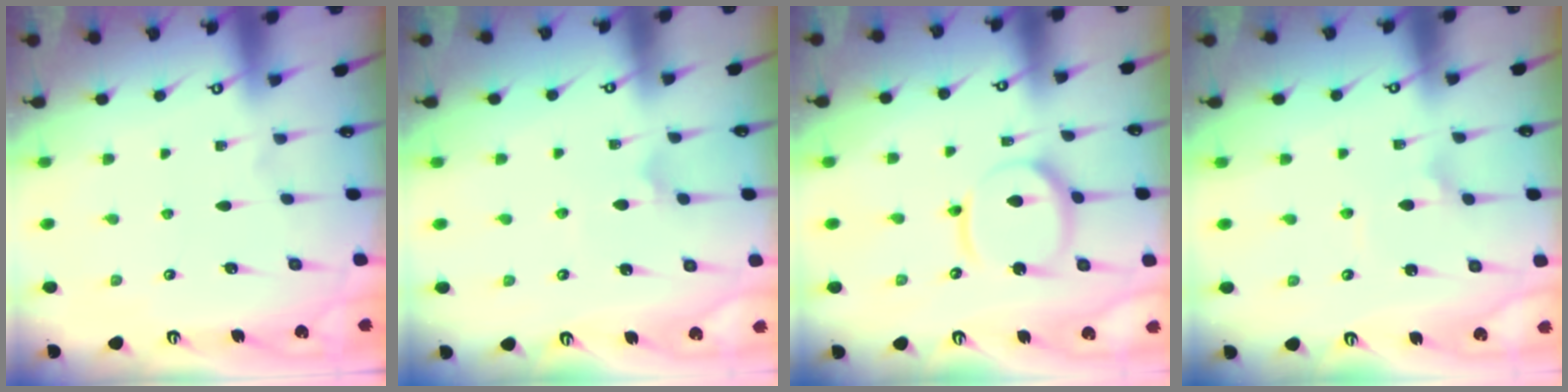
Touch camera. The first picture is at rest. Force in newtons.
{"total": 3.7, "press": 3.7, "slide": 0.8}
{"total": 12.3, "press": 12.2, "slide": 1.2}
{"total": 2.2, "press": 2.2, "slide": 0.1}